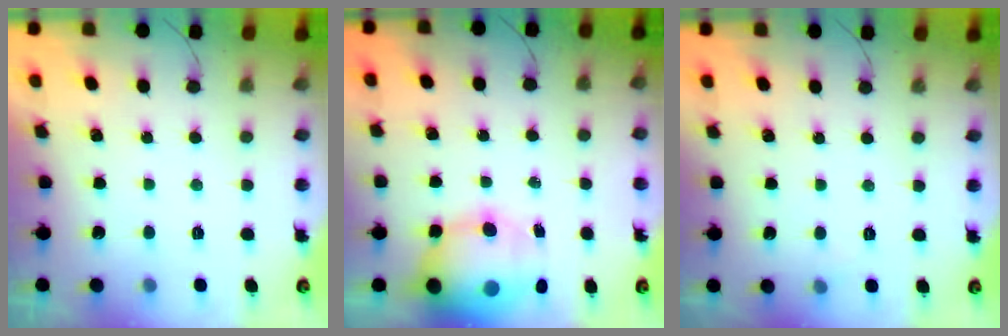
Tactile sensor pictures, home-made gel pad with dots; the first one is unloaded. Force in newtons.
{"total": 13.8, "press": 13.3, "slide": 3.6}
{"total": 2.3, "press": 2.1, "slide": 0.9}